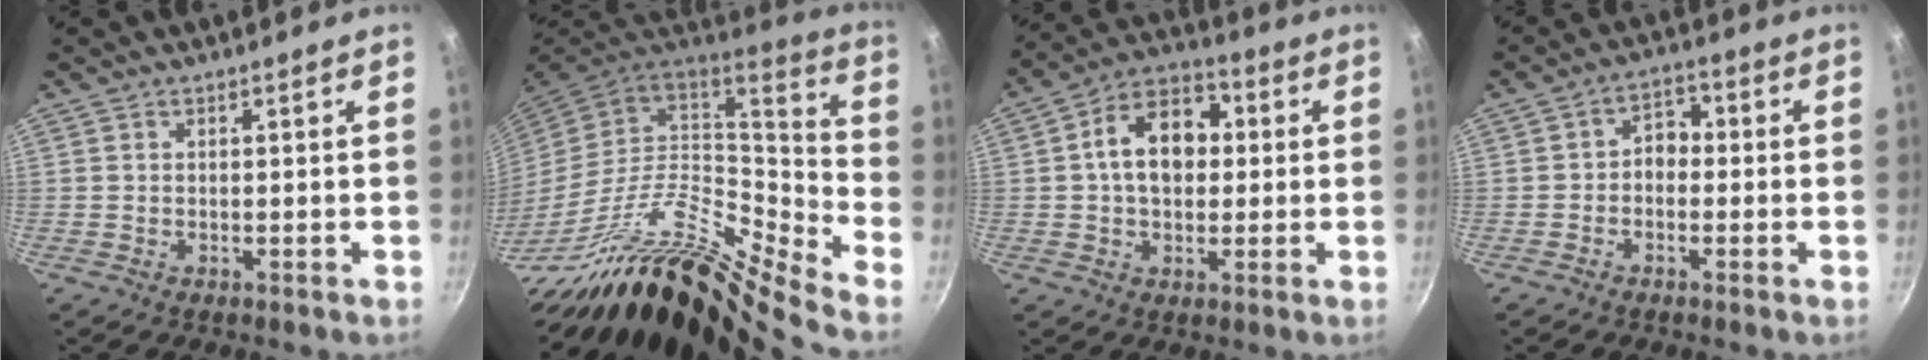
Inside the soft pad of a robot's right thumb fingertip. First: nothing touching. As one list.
[{"total": 28.1, "force": [-15.9, 9.0, 21.4], "torque": [-0.317, 0.053, -0.290]}, {"total": 12.9, "force": [1.4, 9.0, 9.1], "torque": [-0.109, 0.026, 0.006]}, {"total": 4.2, "force": [-0.7, 3.2, 2.6], "torque": [-0.016, 0.021, -0.022]}]